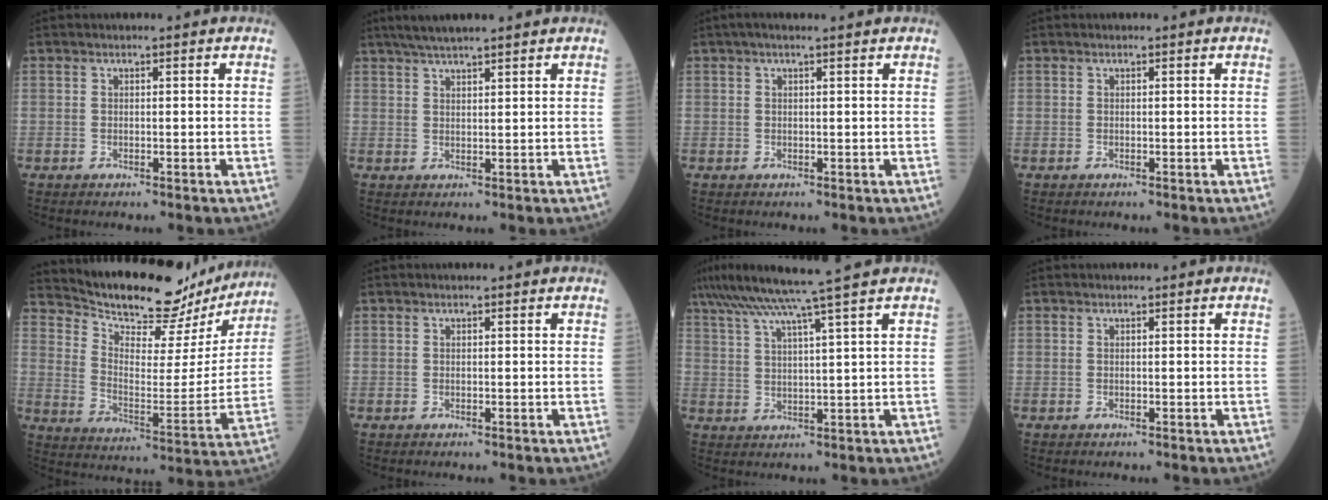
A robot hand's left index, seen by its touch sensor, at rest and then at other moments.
{"total": 7.0, "force": [5.7, 0.3, 4.0], "torque": [-0.063, 0.034, 0.094]}
{"total": 3.5, "force": [2.6, -0.1, 2.3], "torque": [-0.037, 0.028, 0.039]}
{"total": 0.0}
{"total": 20.8, "force": [19.1, 5.5, 6.0], "torque": [-0.096, -0.028, 0.267]}
{"total": 0.0}
{"total": 12.0, "force": [9.4, -2.3, 7.2], "torque": [-0.121, 0.010, 0.147]}
{"total": 0.0}